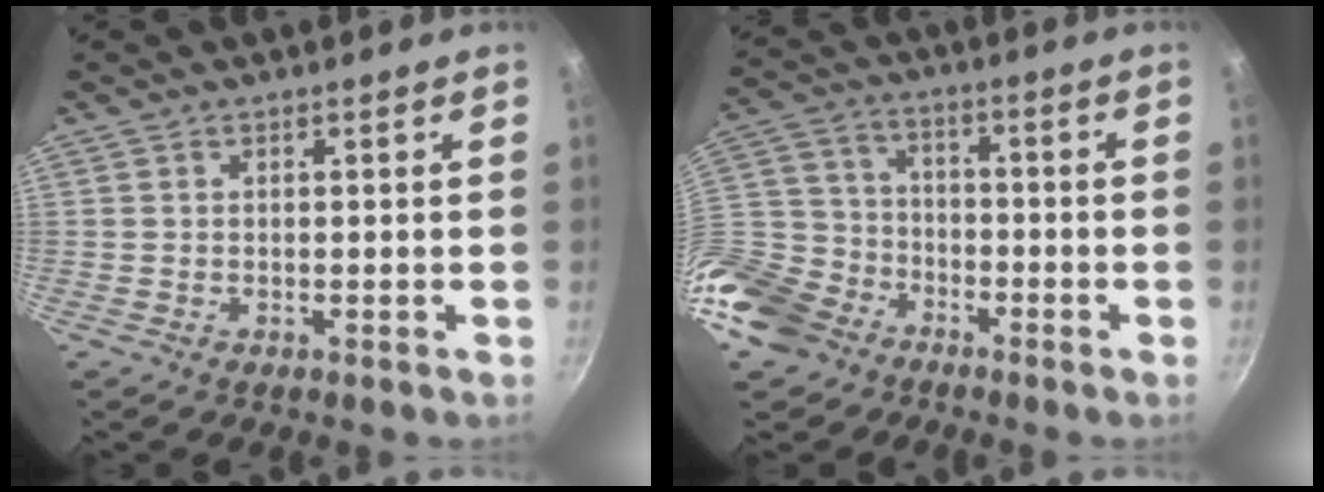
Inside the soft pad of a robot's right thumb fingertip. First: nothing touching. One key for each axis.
{"total": 14.8, "fx": -9.4, "fy": 10.1, "fz": 5.4, "tx": -0.122, "ty": 0.043, "tz": -0.186}